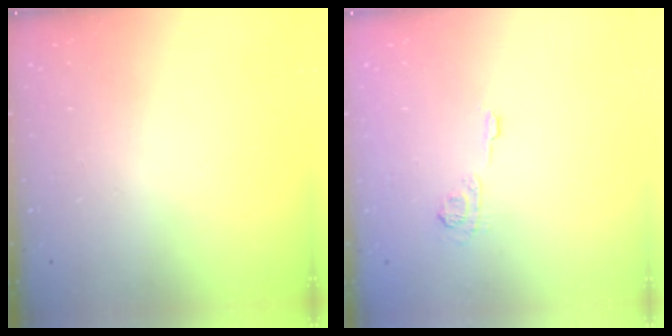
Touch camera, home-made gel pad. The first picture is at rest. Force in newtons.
{"total": 6.7, "press": 6.7, "slide": 0.3}